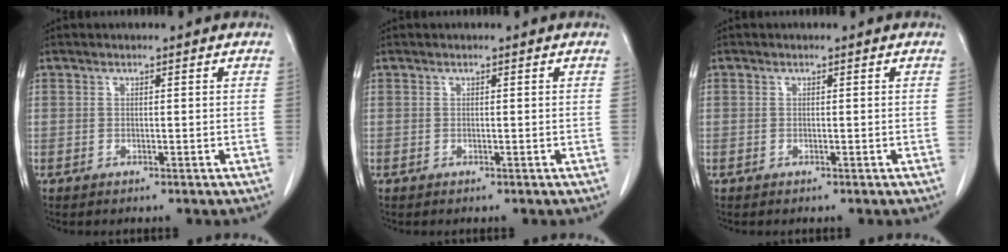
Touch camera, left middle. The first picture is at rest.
{"total": 0.0}
{"total": 0.0}